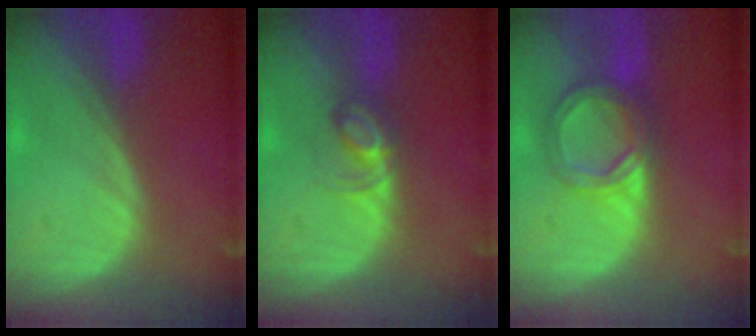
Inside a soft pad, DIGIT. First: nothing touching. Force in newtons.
{"total": 3.7, "press": 3.7, "slide": 0.3}
{"total": 6.4, "press": 5.6, "slide": 3.1}